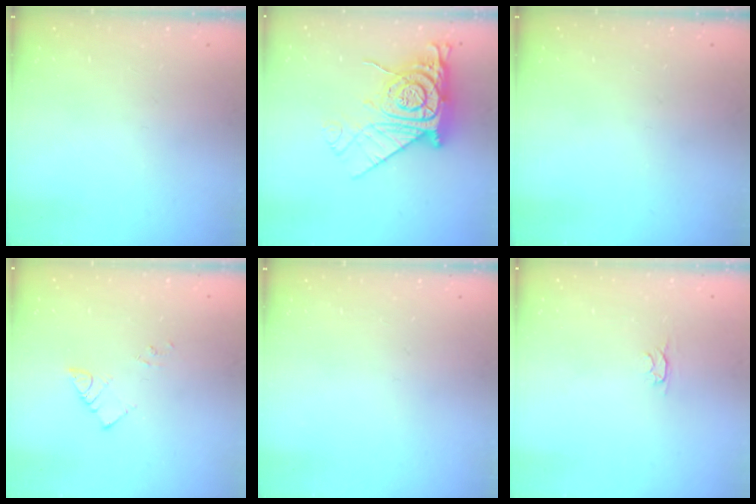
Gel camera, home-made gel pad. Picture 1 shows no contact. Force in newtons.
{"total": 16.0, "press": 15.9, "slide": 1.4}
{"total": 0.0}
{"total": 3.2, "press": 3.2, "slide": 0.4}
{"total": 0.0}
{"total": 2.4, "press": 2.3, "slide": 0.5}